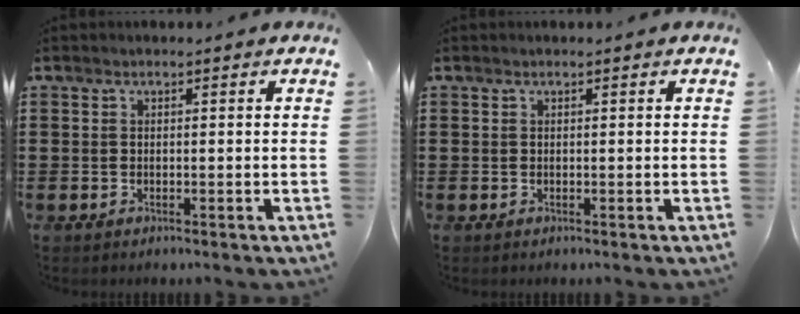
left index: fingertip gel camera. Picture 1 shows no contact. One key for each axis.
{"total": 0.0}